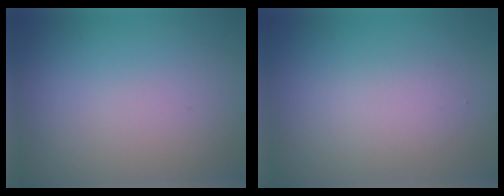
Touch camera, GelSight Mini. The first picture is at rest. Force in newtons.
{"total": 2.1, "press": 2.1, "slide": 0.2}